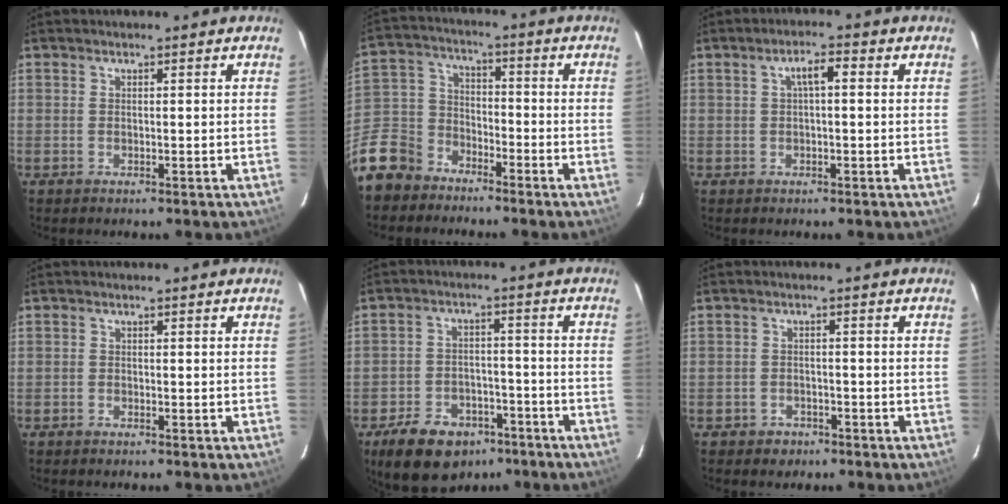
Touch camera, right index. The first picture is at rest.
{"total": 12.6, "force": [-9.4, 7.7, 3.3], "torque": [-0.105, 0.027, -0.179]}
{"total": 3.0, "force": [0.5, 0.5, 2.9], "torque": [-0.056, 0.010, 0.010]}
{"total": 0.6, "force": [-0.6, -0.1, 0.0], "torque": [-0.005, 0.001, -0.012]}
{"total": 13.4, "force": [-9.0, 8.1, 5.8], "torque": [-0.138, 0.015, -0.126]}
{"total": 3.2, "force": [-2.3, 2.2, 0.4], "torque": [-0.018, 0.011, -0.034]}